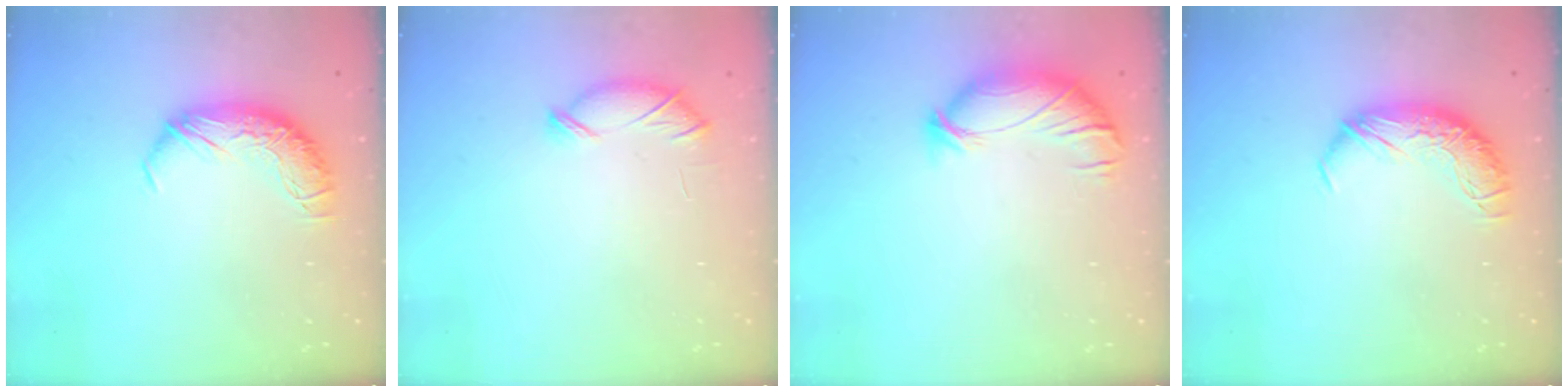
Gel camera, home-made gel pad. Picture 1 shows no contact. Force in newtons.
{"total": 7.0, "press": 7.0, "slide": 0.3}
{"total": 4.4, "press": 4.2, "slide": 1.2}
{"total": 0.0}